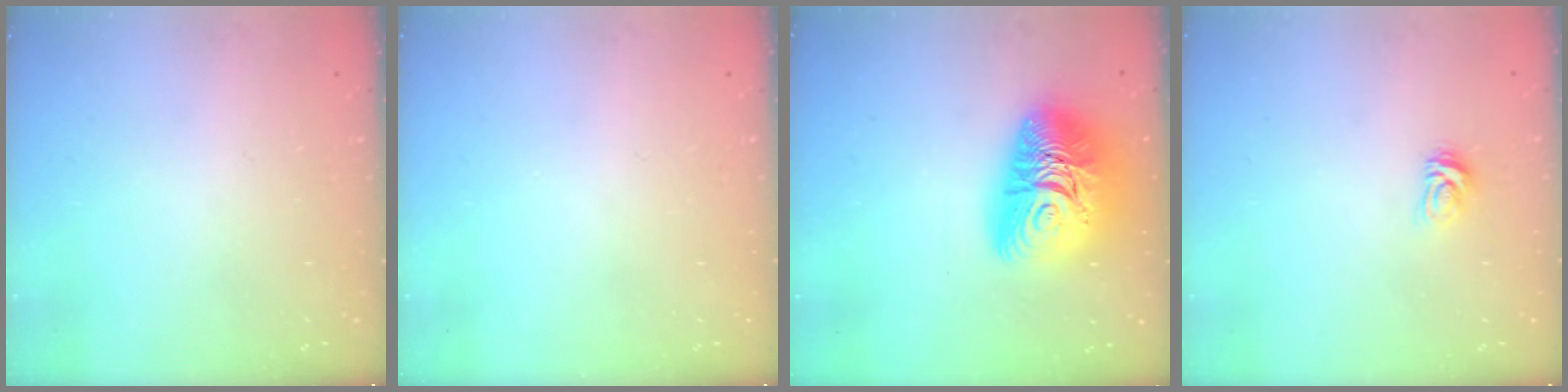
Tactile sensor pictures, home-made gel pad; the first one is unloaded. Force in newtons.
{"total": 0.0}
{"total": 17.6, "press": 17.5, "slide": 1.7}
{"total": 3.6, "press": 3.6, "slide": 0.4}